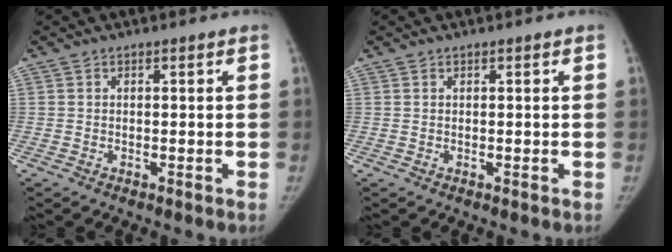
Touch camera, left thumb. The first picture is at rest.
{"total": 0.0}